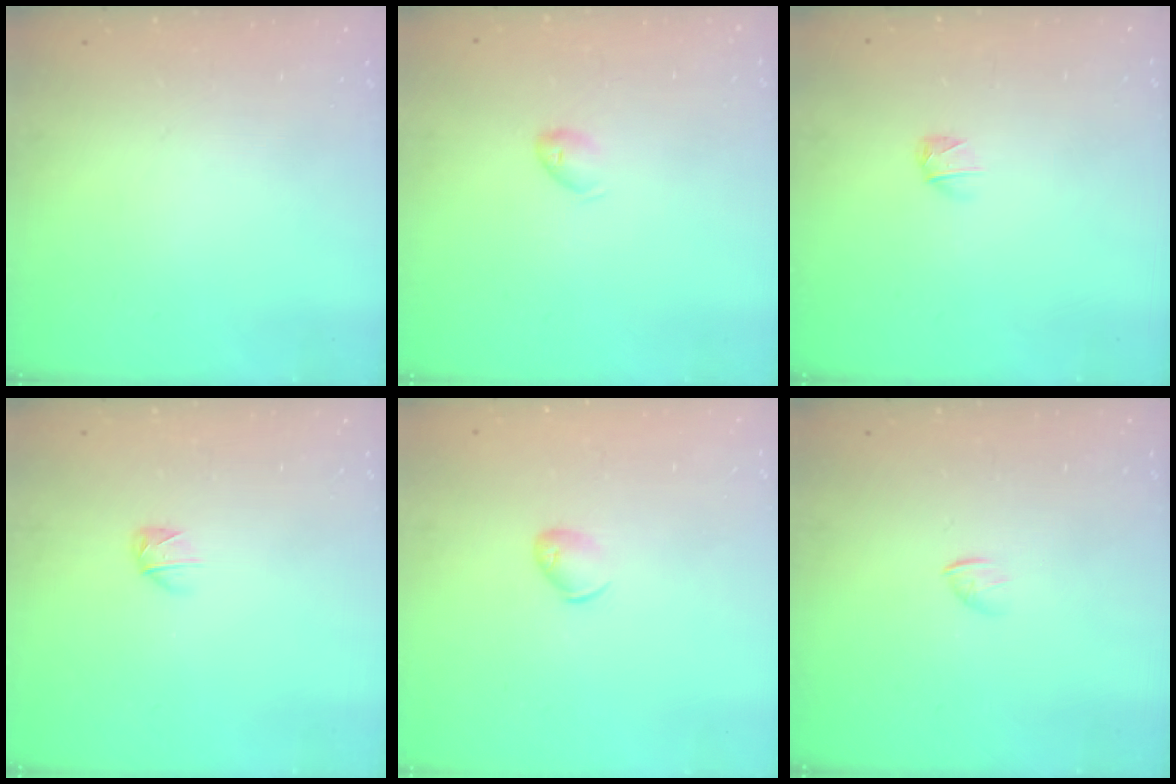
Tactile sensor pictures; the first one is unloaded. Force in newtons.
{"total": 4.9, "press": 4.9, "slide": 0.6}
{"total": 2.6, "press": 2.5, "slide": 0.6}
{"total": 2.8, "press": 2.7, "slide": 0.5}
{"total": 5.6, "press": 5.5, "slide": 0.9}
{"total": 1.3, "press": 1.2, "slide": 0.4}